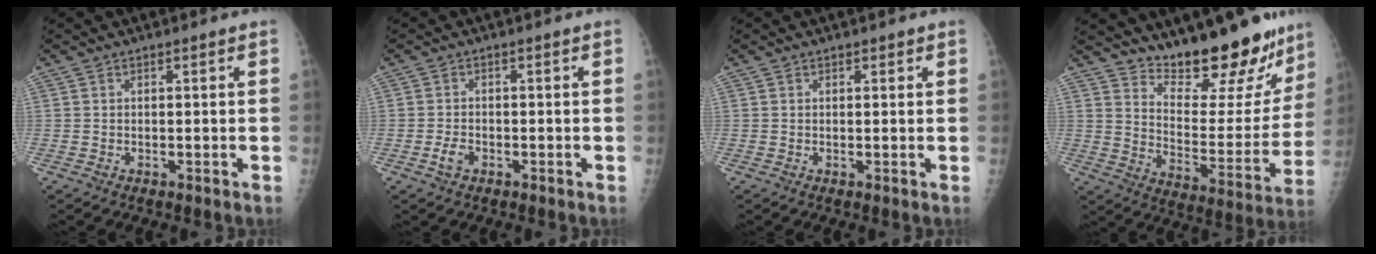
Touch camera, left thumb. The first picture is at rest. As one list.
[{"total": 2.3, "force": [-1.1, 1.5, 1.4], "torque": [-0.028, 0.005, -0.021]}, {"total": 1.0, "force": [0.6, 0.6, 0.4], "torque": [0.005, -0.003, 0.005]}, {"total": 21.4, "force": [18.2, 6.7, 9.2], "torque": [-0.086, -0.131, 0.259]}]